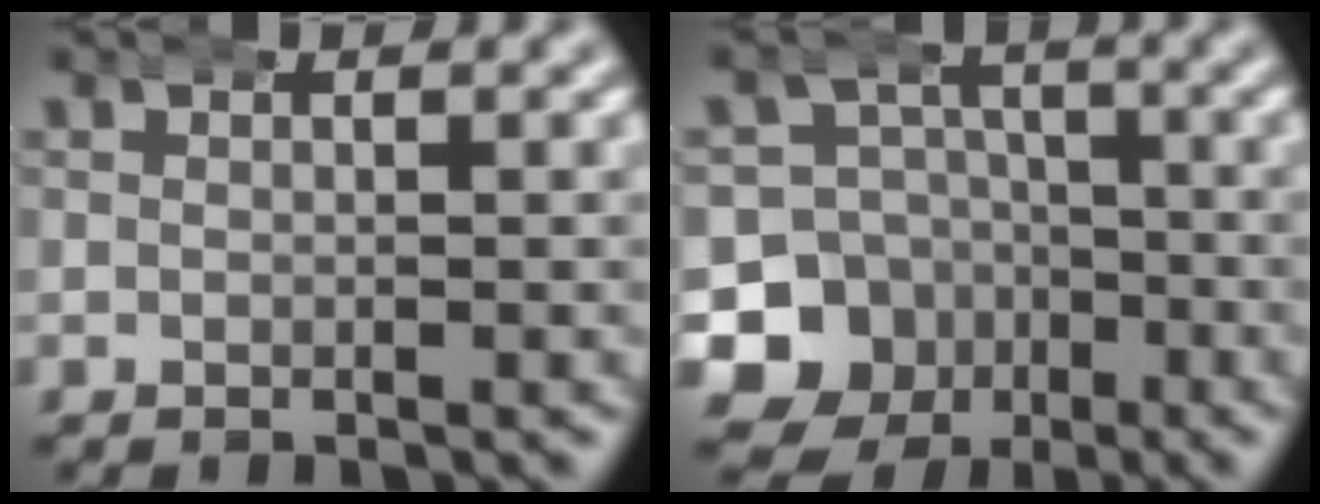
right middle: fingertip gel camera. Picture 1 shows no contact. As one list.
[{"total": 16.2, "force": [-6.9, 14.2, 3.5], "torque": [-0.094, -0.079, -0.110]}]